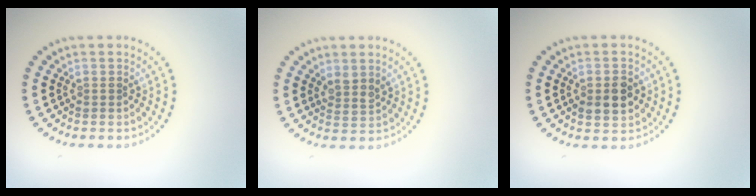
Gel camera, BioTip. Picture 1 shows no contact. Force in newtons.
{"total": 1.3, "press": 1.1, "slide": 0.8}
{"total": 2.9, "press": 2.9, "slide": 0.2}